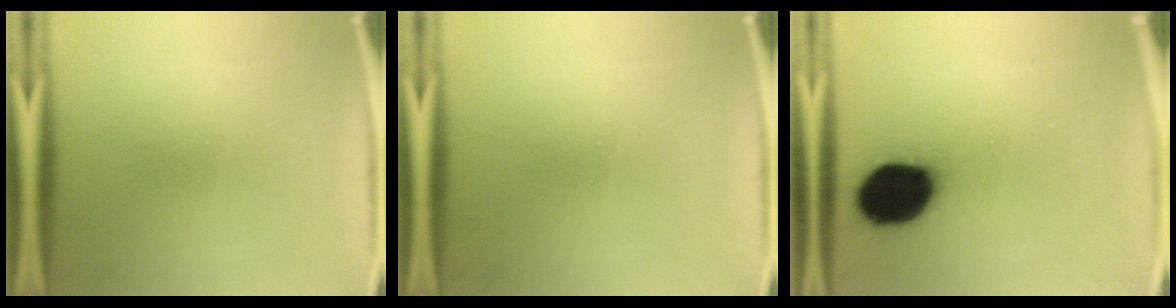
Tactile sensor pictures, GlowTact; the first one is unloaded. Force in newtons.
{"total": 0.0}
{"total": 18.2}